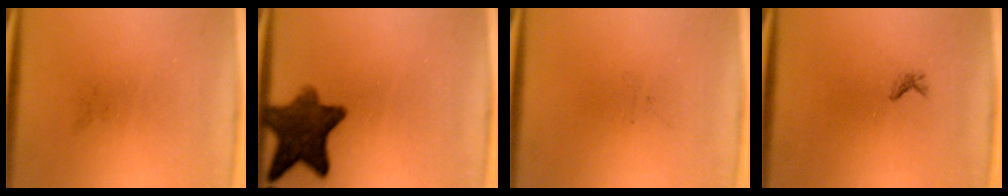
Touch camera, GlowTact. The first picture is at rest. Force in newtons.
{"total": 9.7}
{"total": 0.0}
{"total": 0.6}